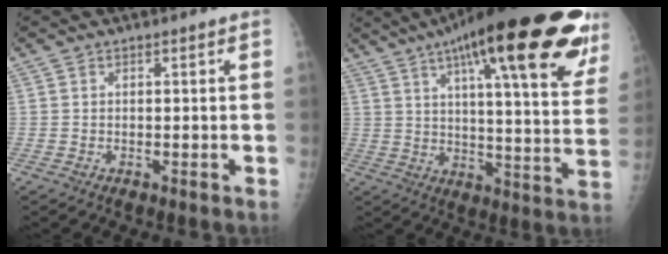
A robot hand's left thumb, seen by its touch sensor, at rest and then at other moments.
{"total": 32.2, "force": [18.8, 7.6, 25.0], "torque": [-0.292, -0.024, 0.256]}